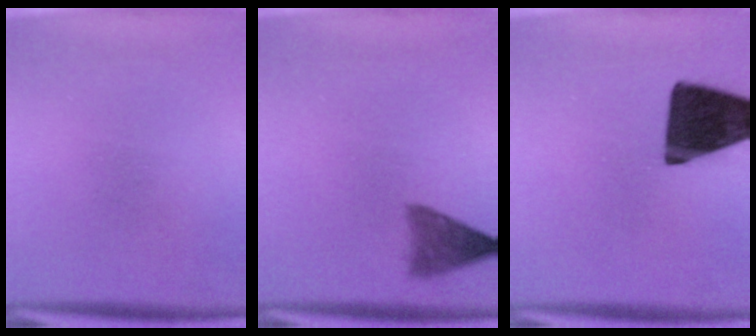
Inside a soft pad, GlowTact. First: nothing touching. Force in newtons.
{"total": 3.6}
{"total": 16.0}